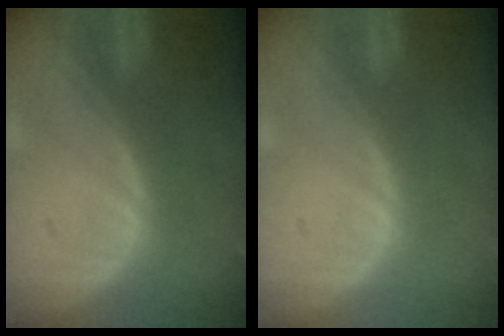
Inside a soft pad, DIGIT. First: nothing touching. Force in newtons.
{"total": 0.0}